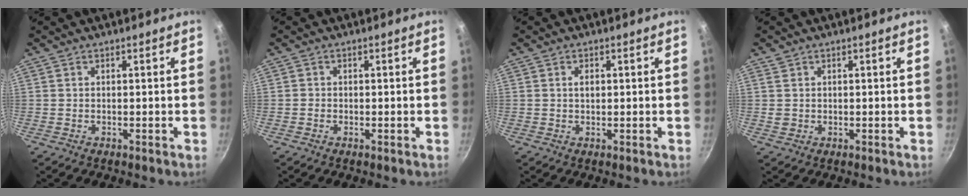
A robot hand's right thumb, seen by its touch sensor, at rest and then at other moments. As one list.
[{"total": 0.7, "force": [-0.2, 0.6, 0.2], "torque": [-0.002, 0.002, -0.007]}, {"total": 1.7, "force": [0.4, 1.0, 1.3], "torque": [-0.019, 0.000, 0.006]}, {"total": 1.5, "force": [1.0, 1.0, 0.4], "torque": [-0.001, -0.005, 0.022]}]